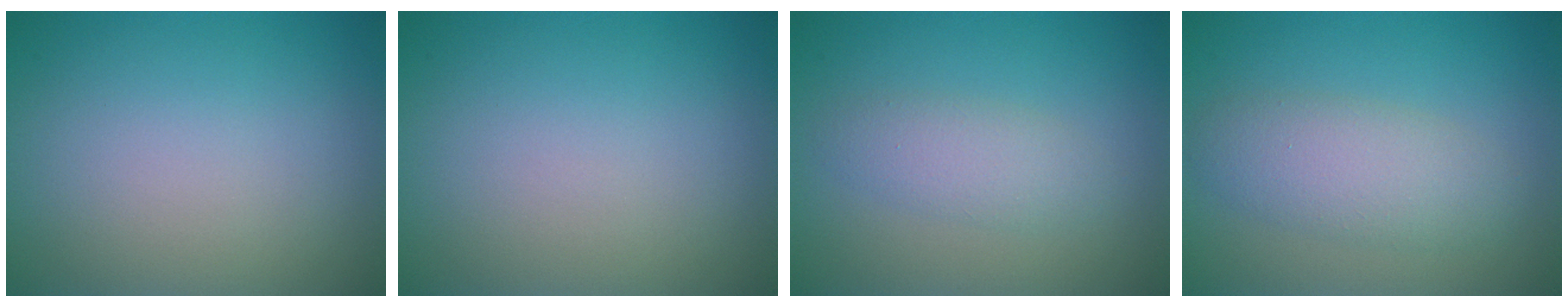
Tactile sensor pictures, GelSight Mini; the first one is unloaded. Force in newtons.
{"total": 0.0}
{"total": 2.4, "press": 2.4, "slide": 0.1}
{"total": 4.0, "press": 4.0, "slide": 0.0}